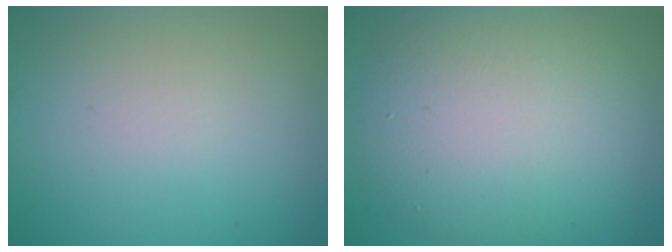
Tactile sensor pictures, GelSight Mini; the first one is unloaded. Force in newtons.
{"total": 9.3, "press": 9.3, "slide": 0.5}